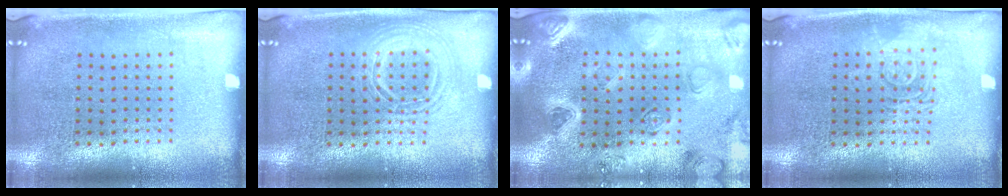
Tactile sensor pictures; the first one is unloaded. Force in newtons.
{"total": 1.3, "press": 1.3, "slide": 0.1}
{"total": 2.2, "press": 2.2, "slide": 0.3}
{"total": 2.8, "press": 2.8, "slide": 0.5}